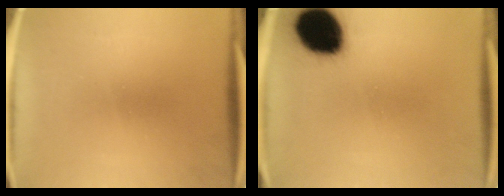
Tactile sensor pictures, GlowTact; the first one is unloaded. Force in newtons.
{"total": 16.5}